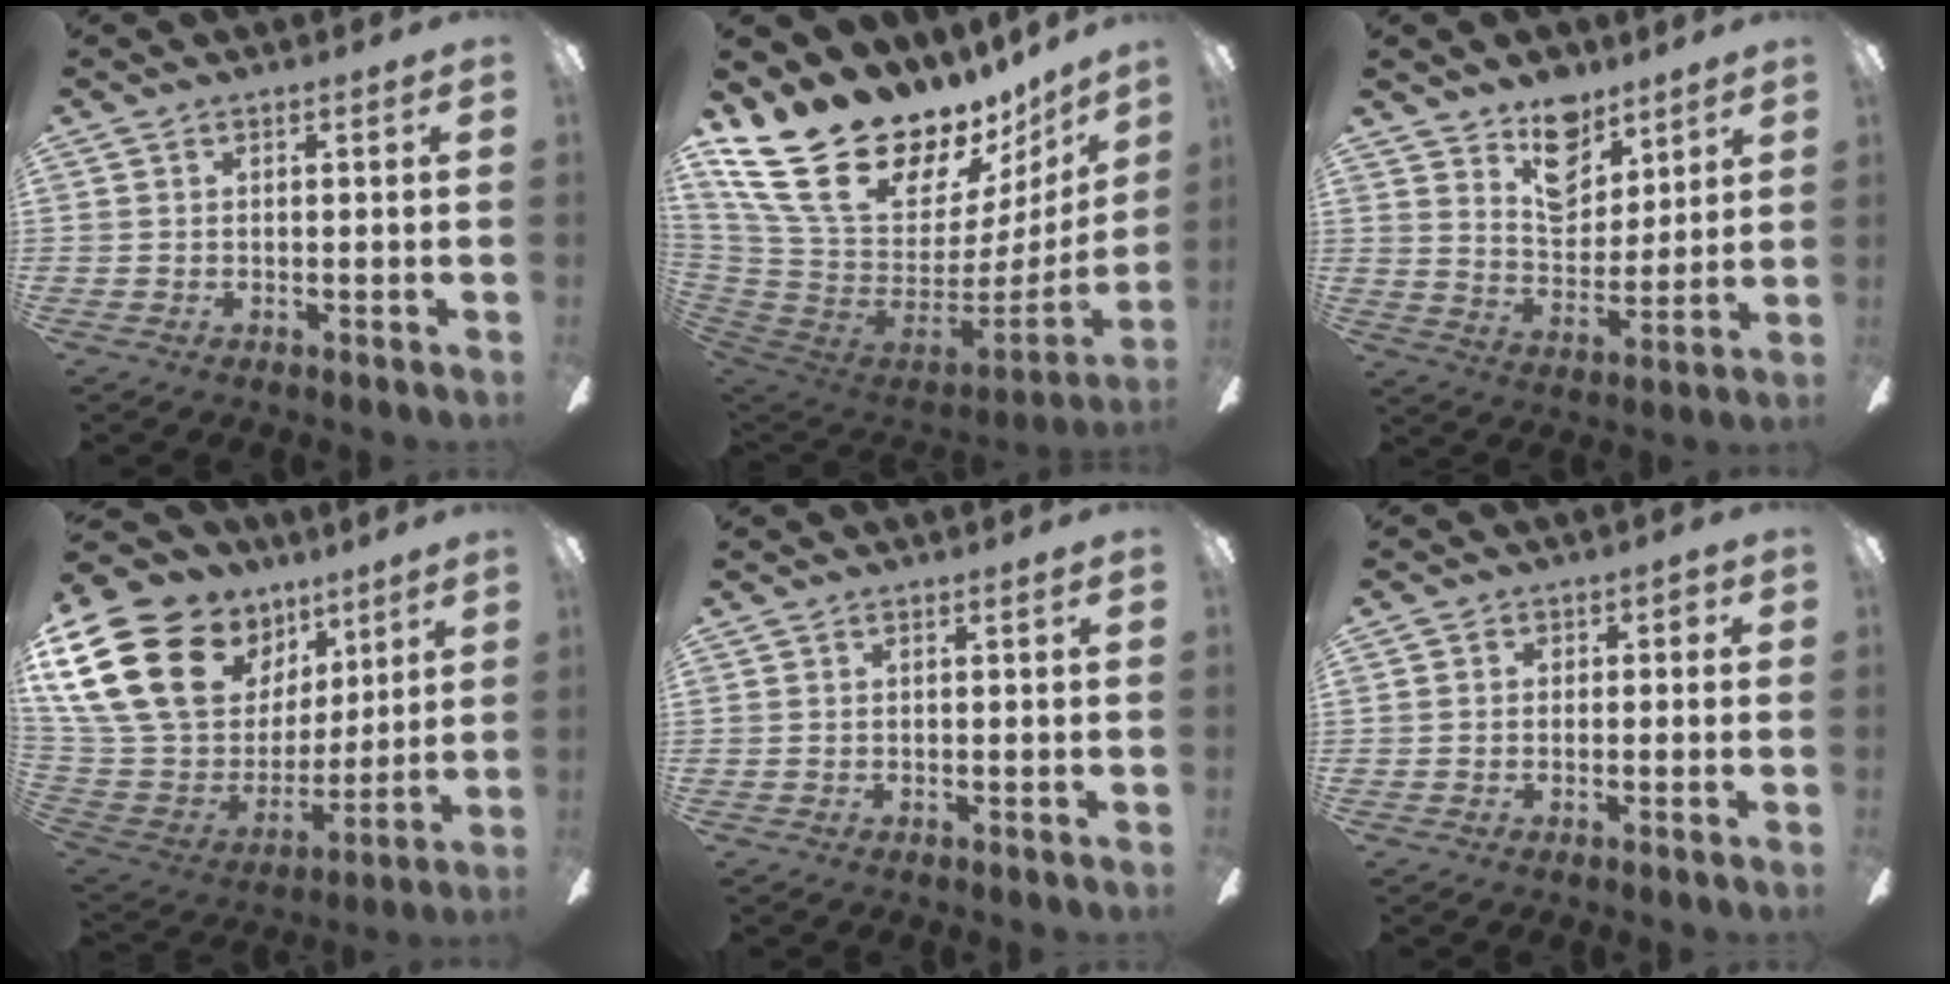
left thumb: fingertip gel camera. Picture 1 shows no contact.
{"total": 26.1, "force": [18.5, 12.7, 13.3], "torque": [-0.232, -0.141, 0.369]}
{"total": 12.8, "force": [9.4, 7.3, 4.7], "torque": [-0.063, -0.059, 0.175]}
{"total": 25.6, "force": [12.1, 17.7, 13.9], "torque": [-0.299, -0.052, 0.249]}
{"total": 0.0}
{"total": 2.4, "force": [-0.9, 1.9, 1.1], "torque": [-0.018, 0.013, -0.019]}